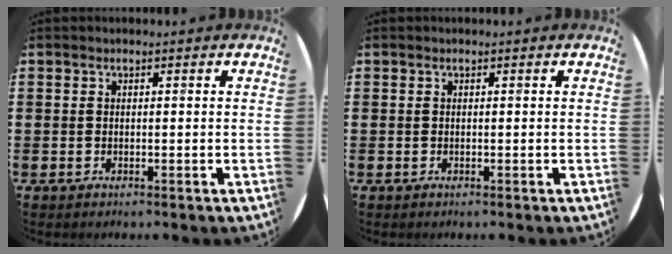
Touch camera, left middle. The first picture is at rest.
{"total": 0.0}